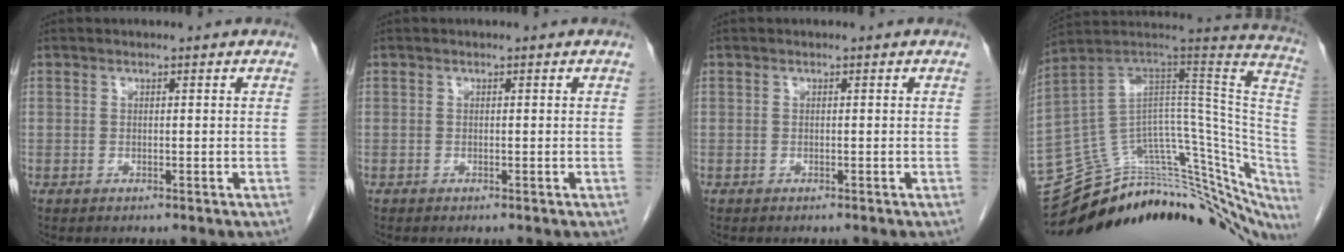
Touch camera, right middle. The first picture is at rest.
{"total": 0.0}
{"total": 0.0}
{"total": 32.6, "force": [-28.5, 7.9, 13.6], "torque": [-0.075, 0.039, -0.370]}